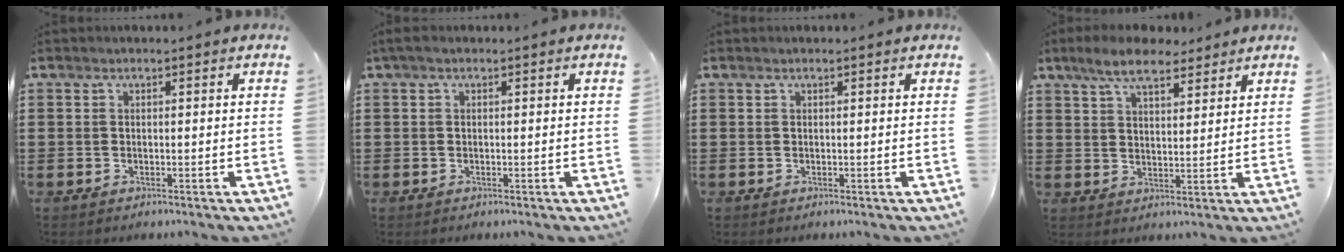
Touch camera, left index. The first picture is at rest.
{"total": 0.7, "force": [-0.3, 0.2, 0.6], "torque": [-0.011, -0.001, -0.005]}
{"total": 0.0}
{"total": 7.6, "force": [6.0, 2.6, 3.9], "torque": [-0.091, -0.001, 0.111]}